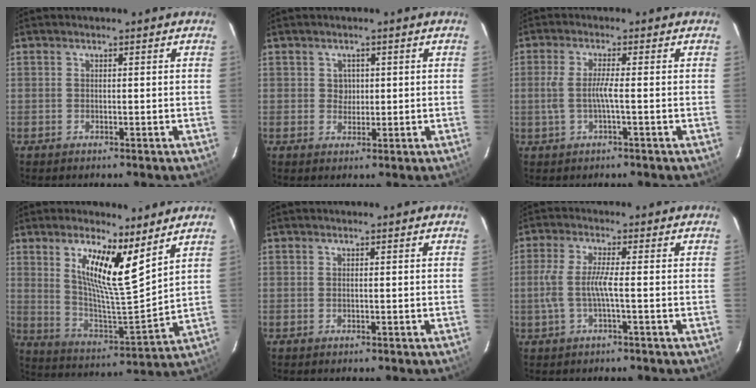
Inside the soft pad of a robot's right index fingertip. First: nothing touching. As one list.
[{"total": 2.1, "force": [0.5, 2.0, 0.3], "torque": [-0.001, 0.006, 0.007]}, {"total": 3.8, "force": [-0.8, -0.1, 3.7], "torque": [-0.079, -0.001, -0.013]}, {"total": 13.4, "force": [7.3, 2.5, 10.9], "torque": [-0.188, -0.010, 0.132]}, {"total": 0.0}, {"total": 5.0, "force": [-1.1, 0.1, 4.9], "torque": [-0.112, -0.002, -0.018]}]